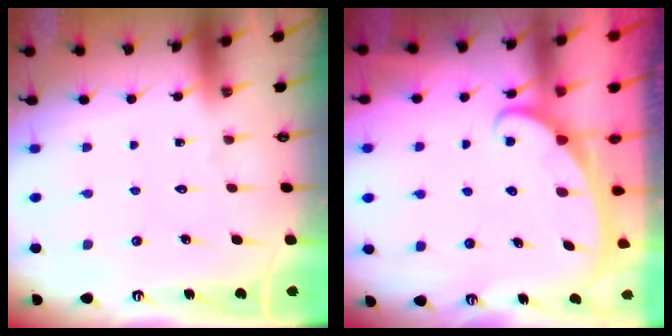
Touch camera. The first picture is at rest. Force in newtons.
{"total": 2.4, "press": 2.4, "slide": 0.4}